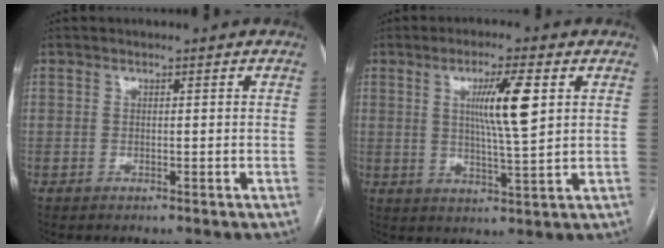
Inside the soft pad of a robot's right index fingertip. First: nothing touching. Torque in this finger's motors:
{"motor_torque": [0.70, 0.51, 0.21, 0.12]}